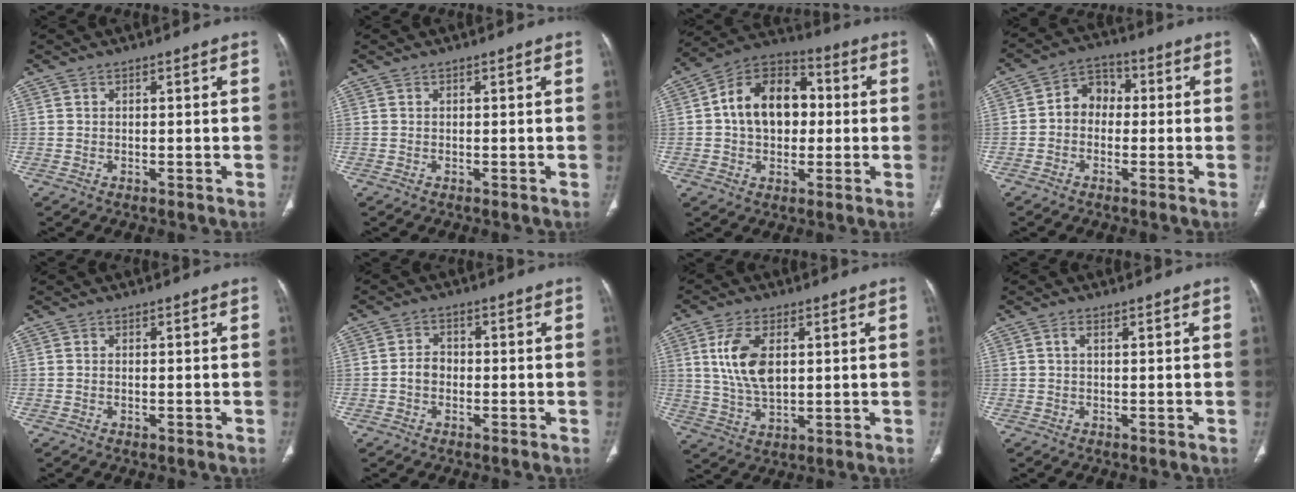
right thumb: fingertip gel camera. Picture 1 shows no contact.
{"total": 0.0}
{"total": 15.4, "force": [1.2, 10.8, 10.9], "torque": [-0.142, 0.028, 0.010]}
{"total": 6.3, "force": [-0.5, 5.2, 3.6], "torque": [-0.034, 0.027, -0.025]}
{"total": 0.0}
{"total": 3.0, "force": [-0.8, 2.4, 1.6], "torque": [-0.017, 0.012, -0.021]}
{"total": 9.9, "force": [2.4, 5.4, 8.0], "torque": [-0.155, -0.009, 0.051]}
{"total": 1.0, "force": [0.4, 0.4, 0.9], "torque": [-0.024, 0.005, 0.005]}